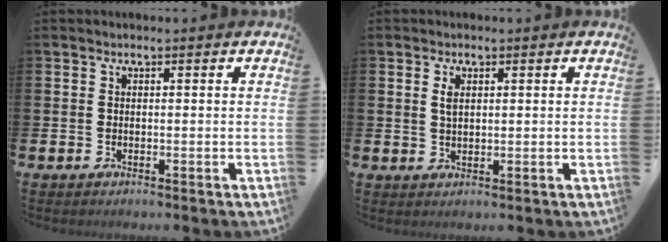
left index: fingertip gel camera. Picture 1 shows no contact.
{"total": 1.7, "force": [0.8, 0.9, 1.2], "torque": [-0.009, -0.002, 0.010]}